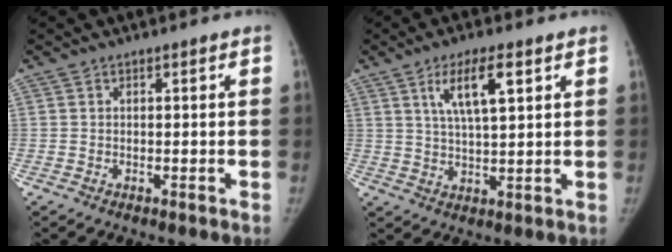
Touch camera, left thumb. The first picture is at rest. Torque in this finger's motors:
{"motor_torque": [0.47, 0.41, 0.80, -0.67, 0.12]}